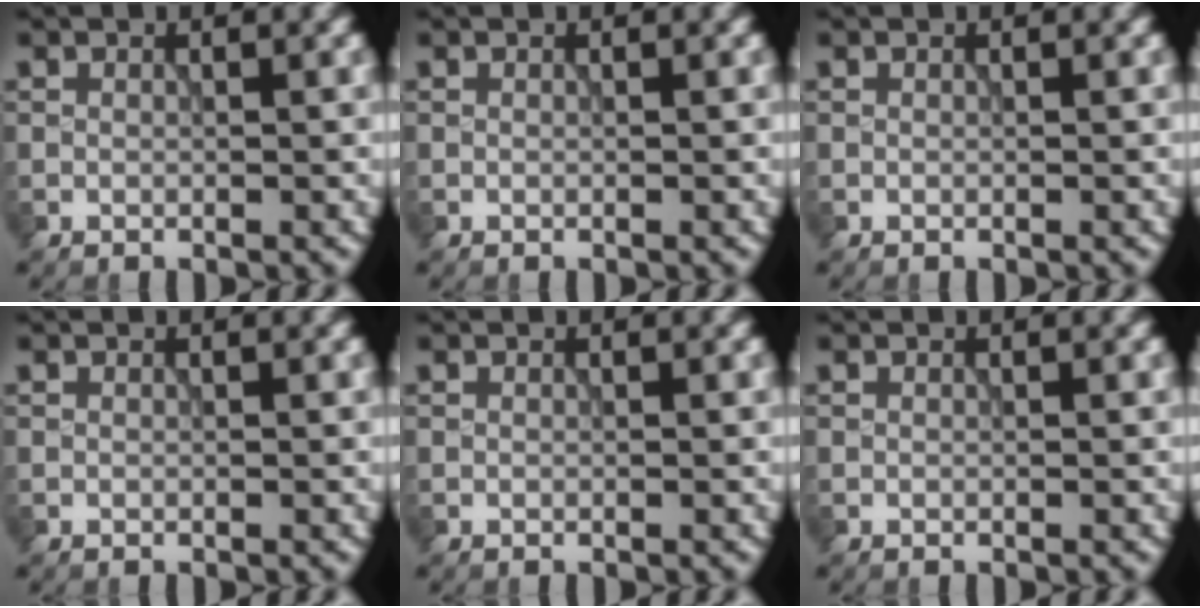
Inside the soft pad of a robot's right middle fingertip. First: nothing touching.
{"total": 0.0}
{"total": 0.0}
{"total": 0.0}
{"total": 0.0}
{"total": 0.0}